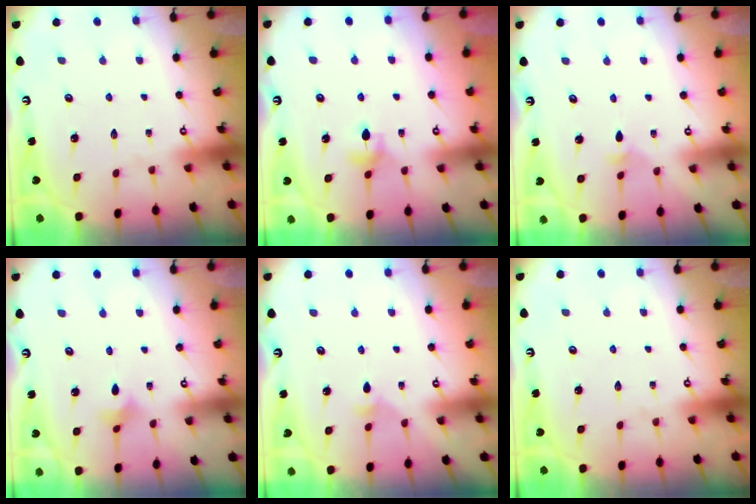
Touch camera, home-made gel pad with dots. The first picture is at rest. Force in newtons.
{"total": 5.1, "press": 5.1, "slide": 0.7}
{"total": 2.7, "press": 2.6, "slide": 0.7}
{"total": 2.7, "press": 2.6, "slide": 0.7}
{"total": 4.2, "press": 4.1, "slide": 0.8}
{"total": 0.0}